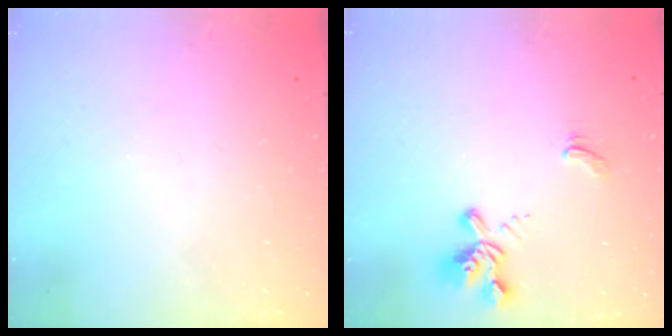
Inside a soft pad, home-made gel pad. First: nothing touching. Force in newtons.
{"total": 2.4, "press": 2.1, "slide": 1.2}